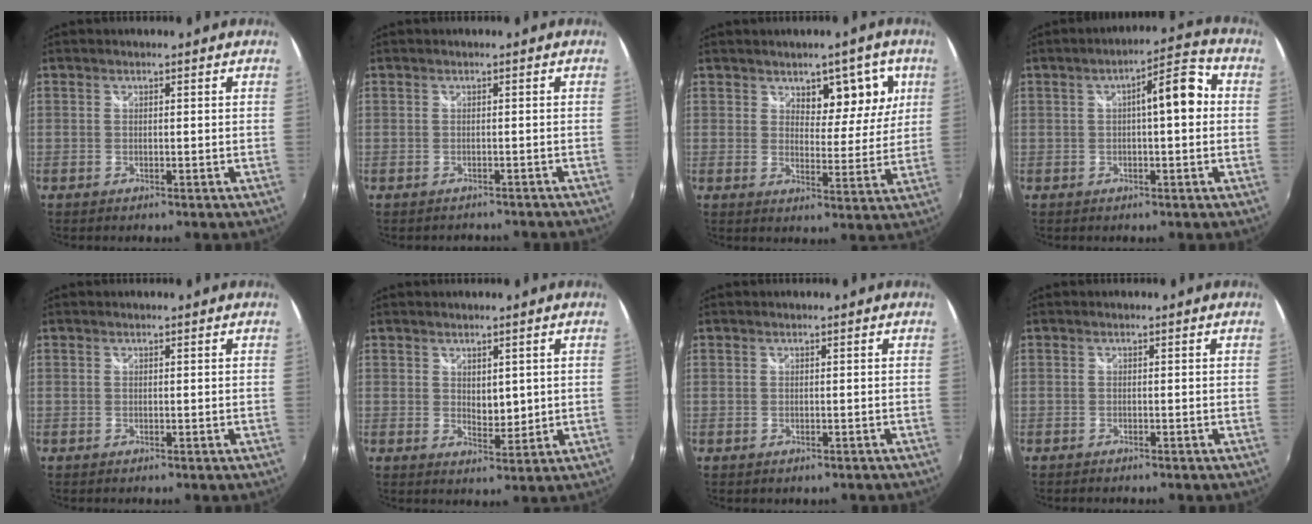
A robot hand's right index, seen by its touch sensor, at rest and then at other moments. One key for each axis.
{"total": 3.4, "fx": -3.0, "fy": 1.4, "fz": 0.9, "tx": -0.017, "ty": -0.010, "tz": -0.035}
{"total": 8.2, "fx": 3.5, "fy": 4.8, "fz": 5.6, "tx": -0.070, "ty": 0.012, "tz": 0.051}
{"total": 7.7, "fx": 0.6, "fy": 1.9, "fz": 7.4, "tx": -0.096, "ty": 0.028, "tz": 0.012}
{"total": 0.0}
{"total": 3.1, "fx": 1.0, "fy": 2.0, "fz": 2.2, "tx": -0.031, "ty": -0.002, "tz": 0.020}
{"total": 1.0, "fx": -0.3, "fy": 0.9, "fz": 0.1, "tx": -0.001, "ty": -0.004, "tz": -0.003}
{"total": 1.0, "fx": -0.9, "fy": 0.3, "fz": 0.2, "tx": -0.010, "ty": -0.005, "tz": -0.017}